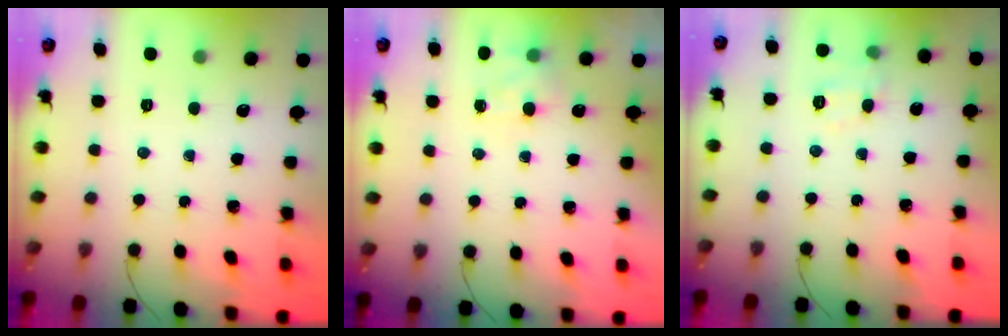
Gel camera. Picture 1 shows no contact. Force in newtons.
{"total": 6.6, "press": 6.5, "slide": 1.5}
{"total": 5.5, "press": 5.3, "slide": 1.3}